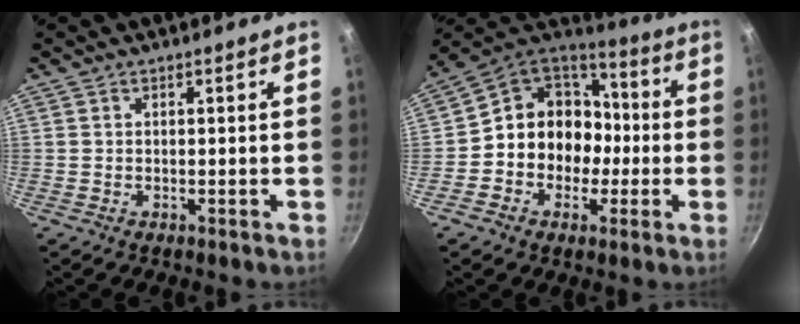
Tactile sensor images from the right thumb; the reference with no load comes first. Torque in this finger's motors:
{"motor_torque": [-0.27, 0.90, 0.28, 0.17, 0.28]}